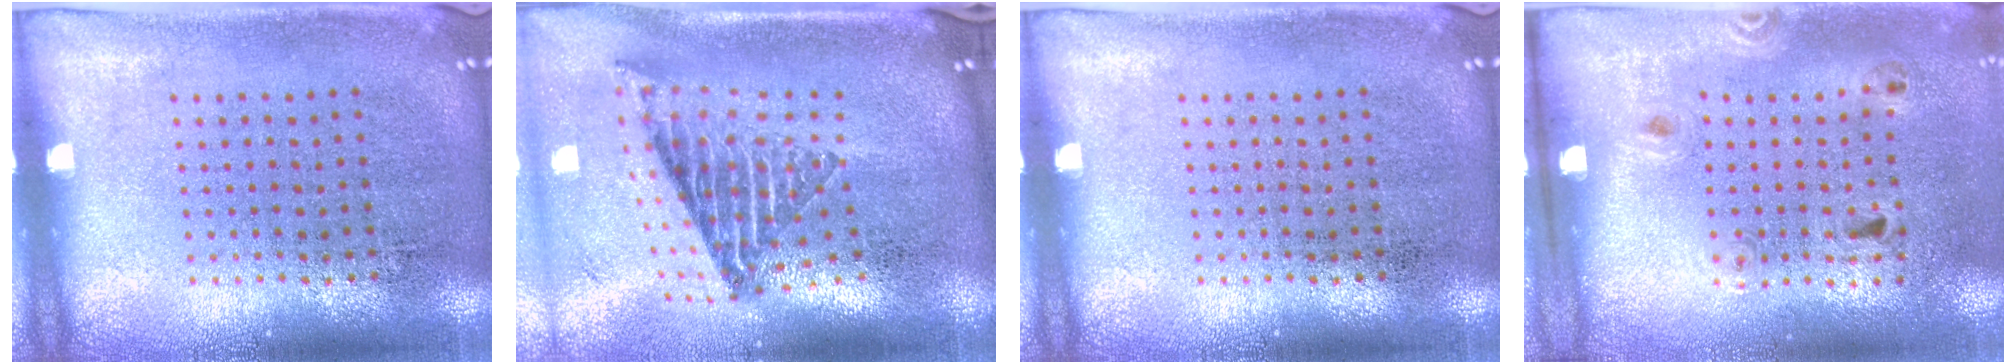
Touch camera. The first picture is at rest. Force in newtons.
{"total": 2.6, "press": 1.7, "slide": 1.9}
{"total": 0.0}
{"total": 1.3, "press": 0.8, "slide": 1.1}